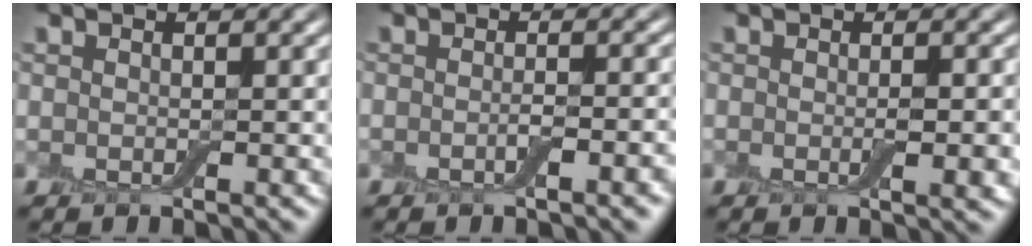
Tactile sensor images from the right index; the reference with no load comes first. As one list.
[{"total": 2.9, "force": [-1.0, 0.8, 2.5], "torque": [-0.029, 0.004, -0.019]}, {"total": 2.4, "force": [-0.4, 0.6, 2.3], "torque": [-0.036, -0.005, -0.006]}]